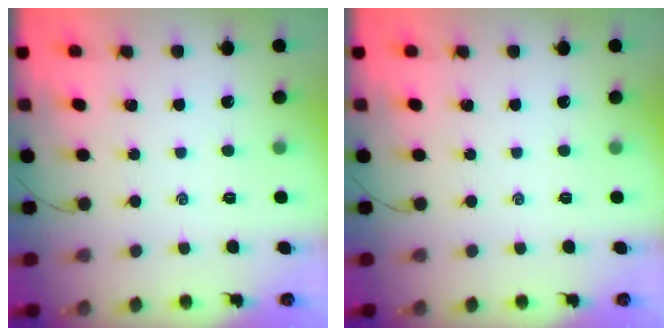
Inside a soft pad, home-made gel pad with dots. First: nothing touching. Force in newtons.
{"total": 0.0}